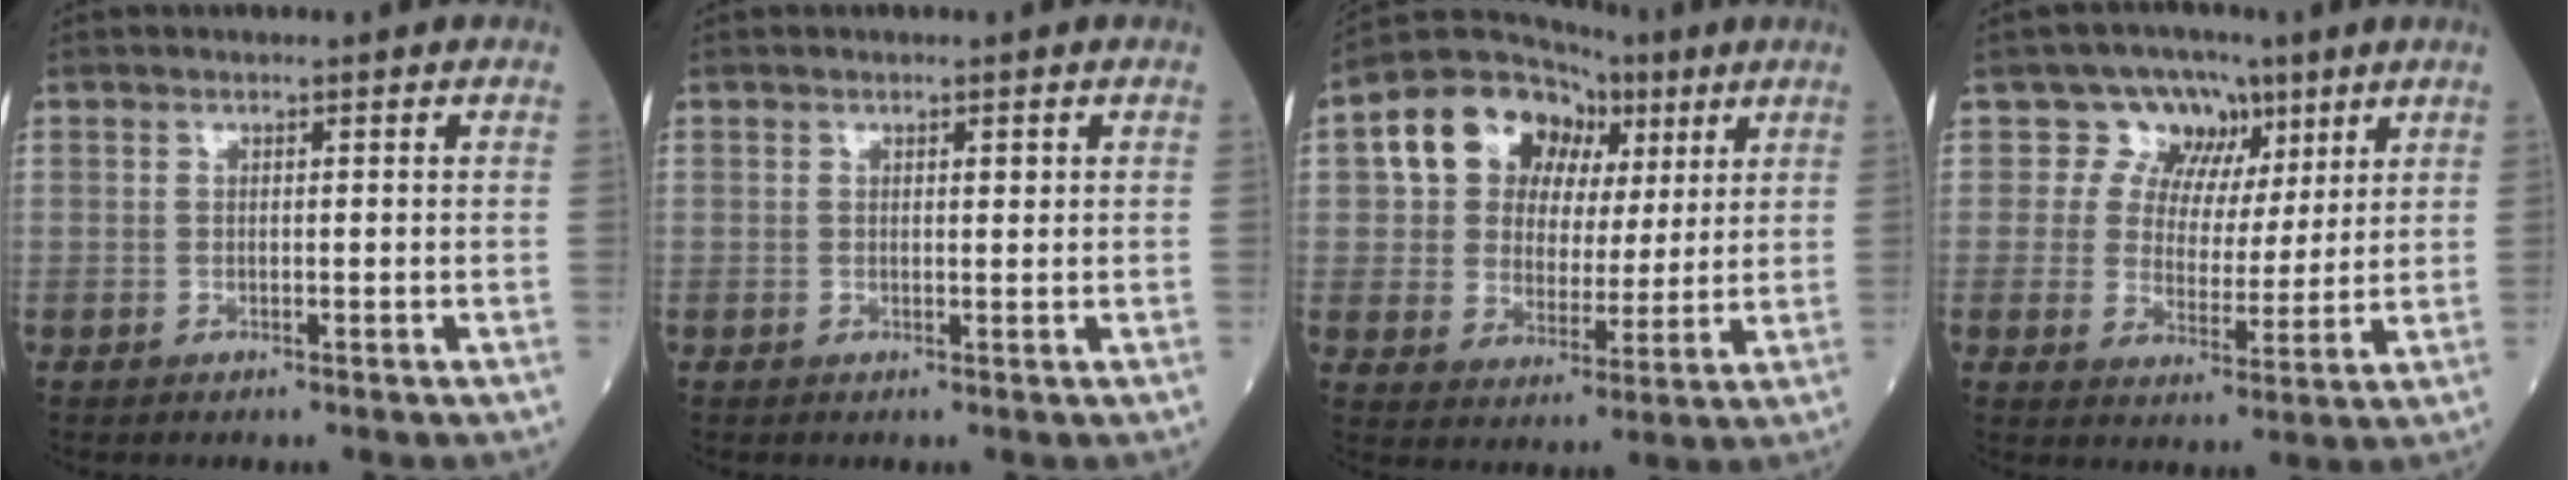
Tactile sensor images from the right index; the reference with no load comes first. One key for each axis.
{"total": 0.7, "fx": 0.3, "fy": 0.2, "fz": 0.6, "tx": -0.008, "ty": -0.001, "tz": 0.005}
{"total": 13.1, "fx": 5.2, "fy": 10.0, "fz": 6.8, "tx": -0.108, "ty": 0.044, "tz": 0.089}
{"total": 7.4, "fx": 3.7, "fy": 6.2, "fz": 1.7, "tx": -0.009, "ty": 0.016, "tz": 0.058}